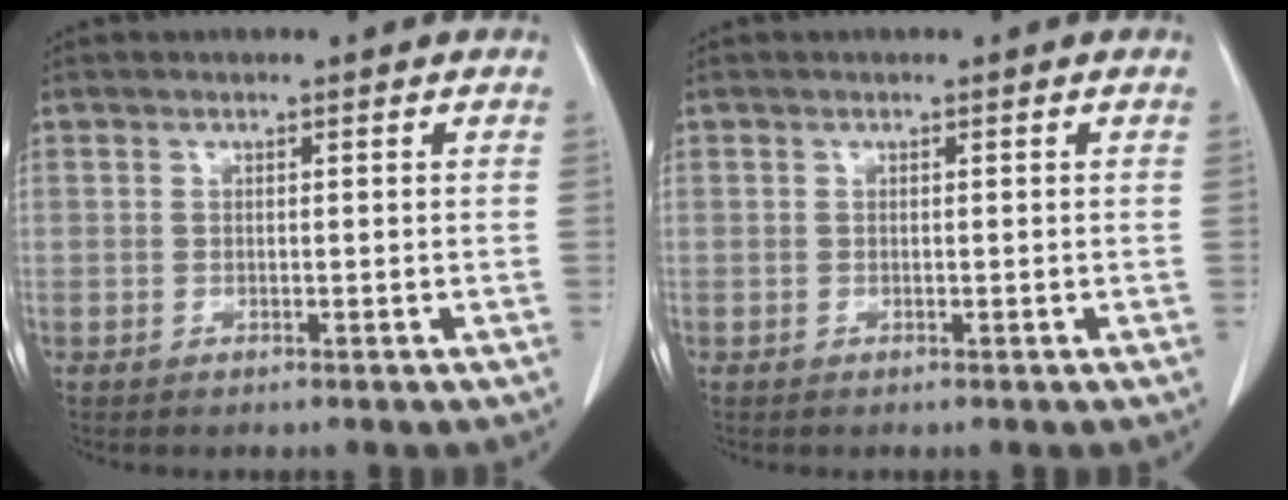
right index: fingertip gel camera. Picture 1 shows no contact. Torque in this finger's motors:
{"motor_torque": [0.00, 0.00, 0.00, 0.00]}